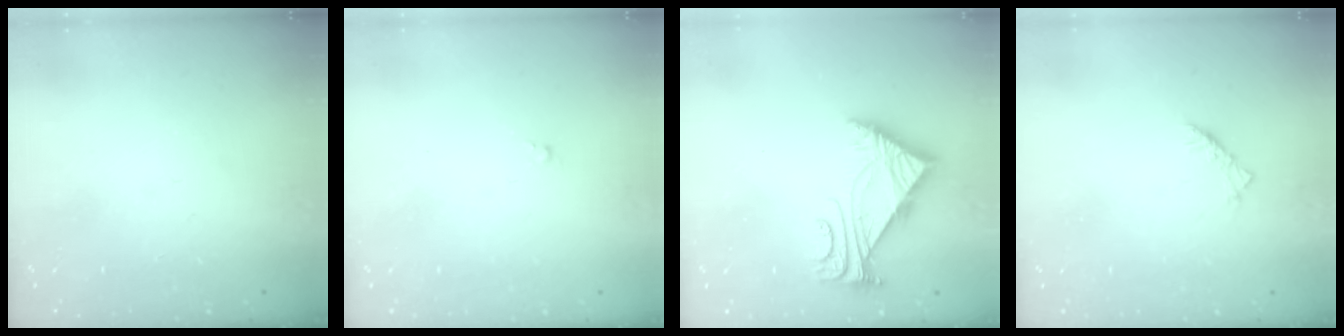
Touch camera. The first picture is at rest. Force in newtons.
{"total": 0.0}
{"total": 5.0, "press": 4.9, "slide": 1.0}
{"total": 2.5, "press": 2.4, "slide": 0.7}